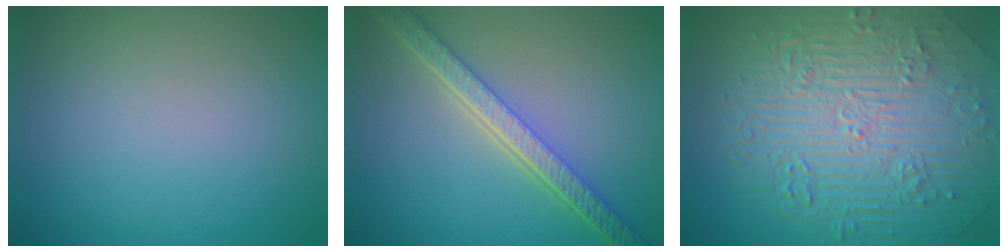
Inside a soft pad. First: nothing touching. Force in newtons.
{"total": 5.6, "press": 4.4, "slide": 3.5}
{"total": 11.0, "press": 7.4, "slide": 8.2}